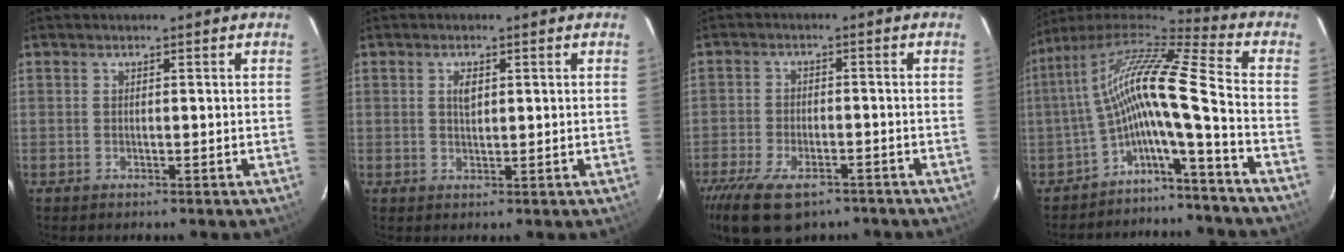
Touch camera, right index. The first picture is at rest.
{"total": 2.6, "force": [0.5, 1.3, 2.2], "torque": [-0.043, 0.004, 0.010]}
{"total": 12.9, "force": [-9.0, 5.8, 7.2], "torque": [-0.166, -0.031, -0.151]}
{"total": 11.9, "force": [-4.0, -1.3, 11.1], "torque": [-0.190, -0.002, -0.083]}